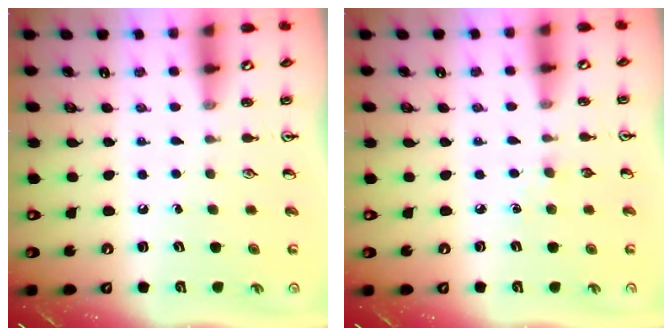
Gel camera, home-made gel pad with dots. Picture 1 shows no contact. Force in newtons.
{"total": 2.7, "press": 2.7, "slide": 0.4}